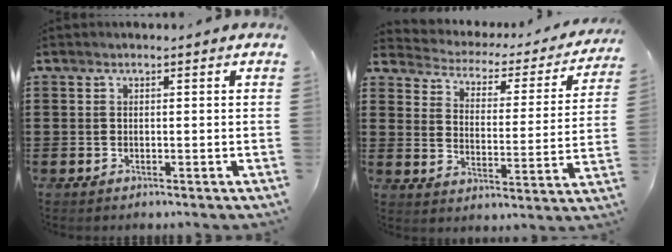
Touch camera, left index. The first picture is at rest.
{"total": 2.2, "force": [1.9, 0.9, 0.4], "torque": [-0.025, -0.020, 0.022]}